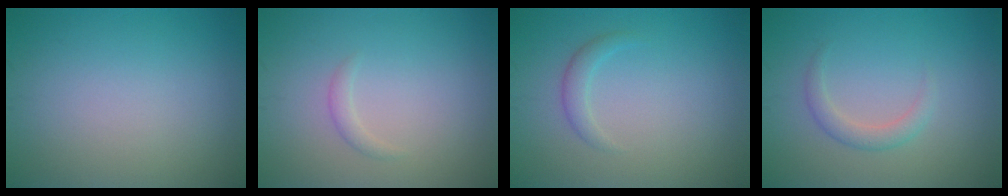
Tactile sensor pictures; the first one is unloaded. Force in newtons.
{"total": 0.9, "press": 0.9, "slide": 0.1}
{"total": 1.4, "press": 1.4, "slide": 0.1}
{"total": 1.8, "press": 1.7, "slide": 0.1}